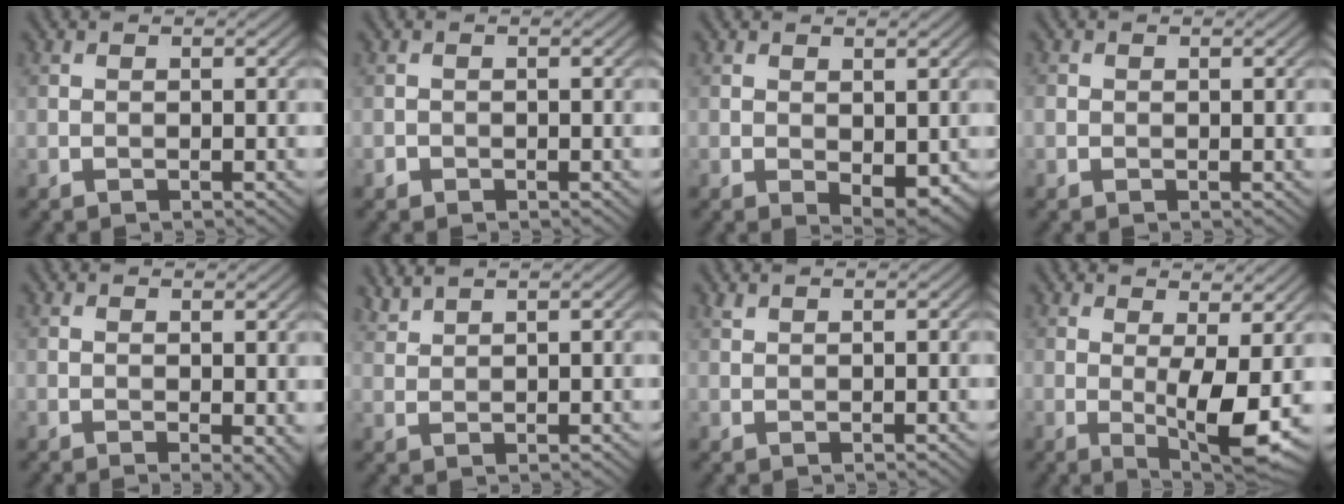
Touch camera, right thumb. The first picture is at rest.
{"total": 0.6, "force": [-0.4, 0.5, 0.0], "torque": [0.001, -0.004, -0.008]}
{"total": 2.8, "force": [0.0, 1.5, 2.4], "torque": [-0.038, -0.008, 0.005]}
{"total": 0.6, "force": [-0.1, 0.6, 0.2], "torque": [-0.007, -0.001, -0.004]}
{"total": 2.4, "force": [0.0, 0.4, 2.3], "torque": [-0.031, -0.004, 0.000]}
{"total": 2.2, "force": [2.1, 0.2, 0.8], "torque": [-0.021, 0.006, 0.046]}
{"total": 0.6, "force": [0.5, 0.1, 0.2], "torque": [-0.010, 0.002, 0.013]}
{"total": 6.6, "force": [0.2, 1.5, 6.5], "torque": [-0.110, -0.007, 0.005]}